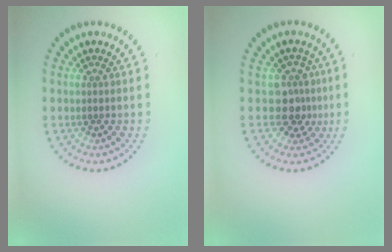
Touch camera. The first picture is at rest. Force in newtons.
{"total": 2.6, "press": 2.0, "slide": 1.7}